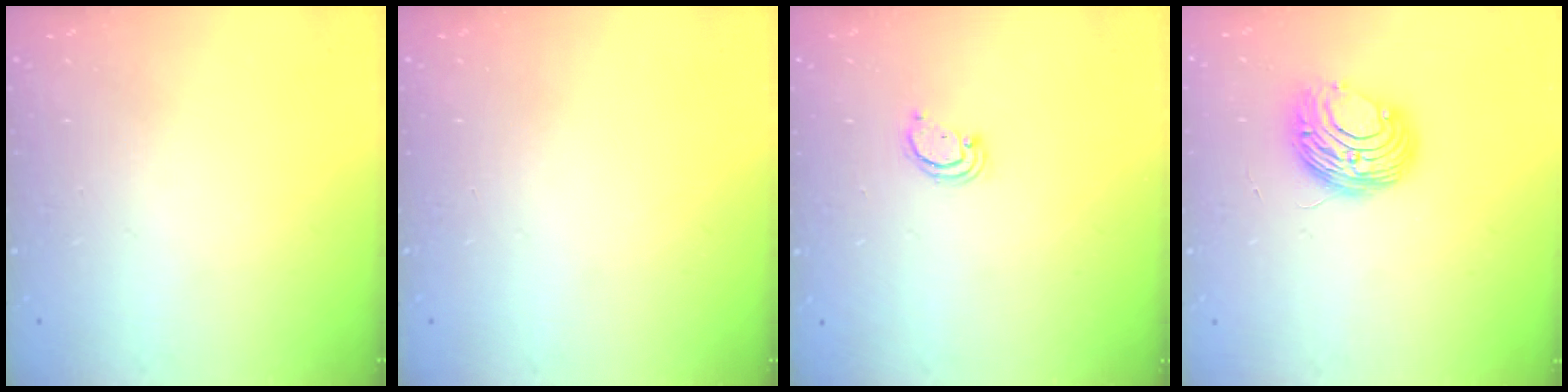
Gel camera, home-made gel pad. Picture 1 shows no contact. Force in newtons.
{"total": 0.0}
{"total": 2.4, "press": 2.4, "slide": 0.2}
{"total": 10.0, "press": 10.0, "slide": 0.7}